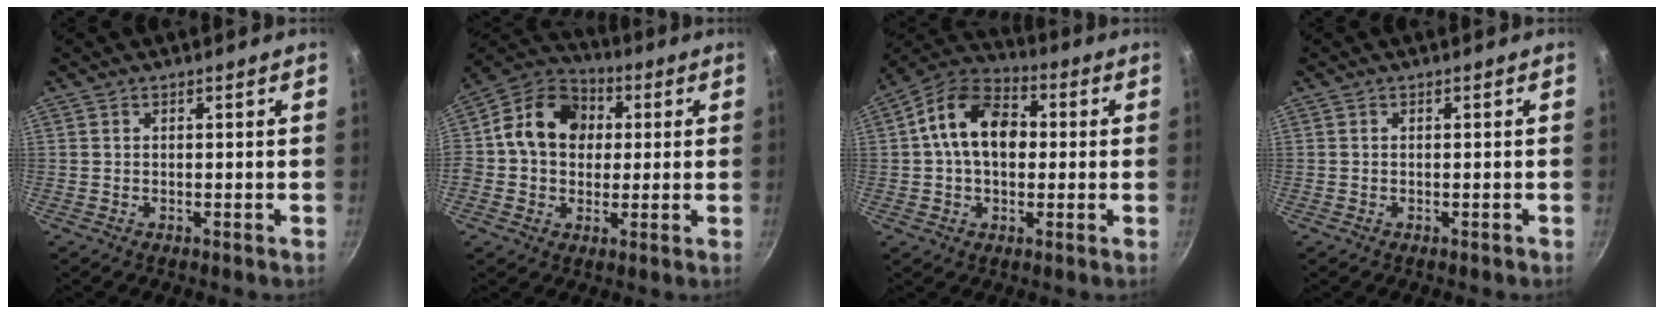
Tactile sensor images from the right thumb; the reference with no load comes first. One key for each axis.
{"total": 14.9, "fx": 2.2, "fy": 11.9, "fz": 8.6, "tx": -0.121, "ty": 0.028, "tz": 0.015}
{"total": 13.7, "fx": 1.5, "fy": 9.4, "fz": 9.9, "tx": -0.135, "ty": 0.026, "tz": 0.004}
{"total": 0.0}